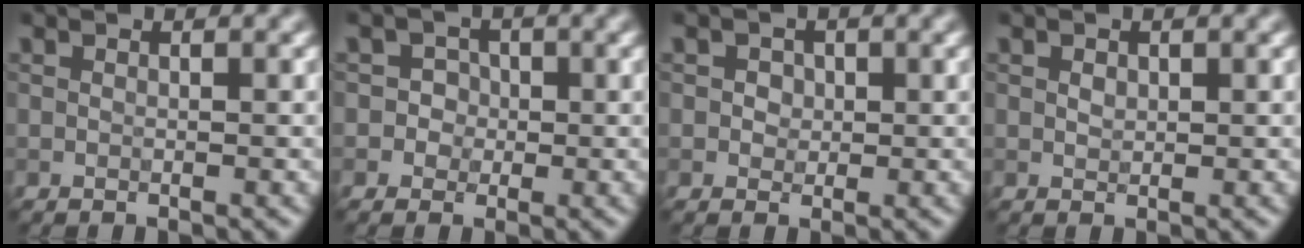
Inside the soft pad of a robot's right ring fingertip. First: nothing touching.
{"total": 1.8, "force": [-0.1, 1.7, 0.3], "torque": [0.019, 0.003, -0.007]}
{"total": 1.4, "force": [0.3, 1.3, 0.6], "torque": [-0.007, 0.004, 0.002]}
{"total": 0.7, "force": [0.2, 0.5, 0.4], "torque": [-0.006, -0.001, 0.010]}